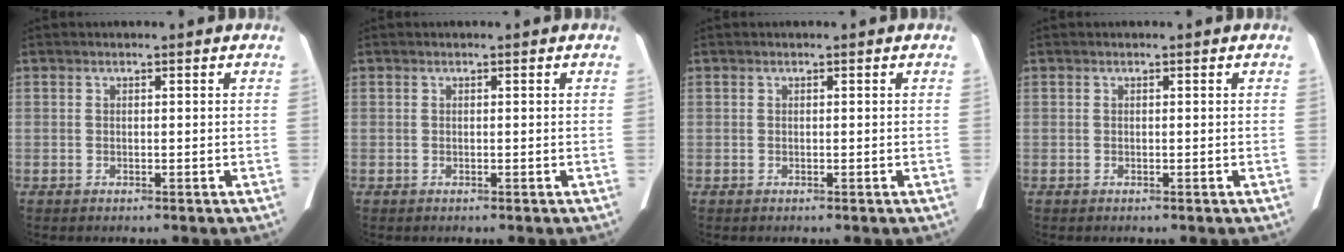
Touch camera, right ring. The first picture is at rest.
{"total": 0.0}
{"total": 0.0}
{"total": 0.0}